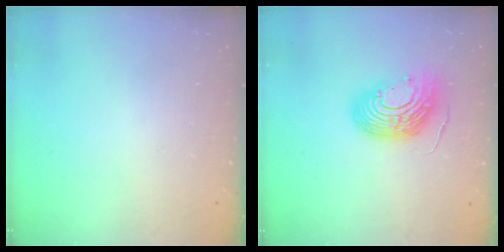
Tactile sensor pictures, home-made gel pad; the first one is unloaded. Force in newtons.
{"total": 14.0, "press": 13.9, "slide": 2.3}